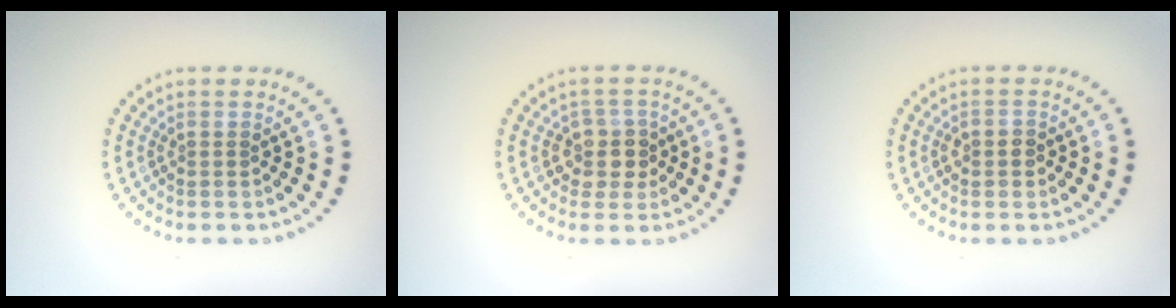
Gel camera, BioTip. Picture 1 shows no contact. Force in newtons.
{"total": 2.9, "press": 2.4, "slide": 1.5}
{"total": 1.4, "press": 1.4, "slide": 0.5}